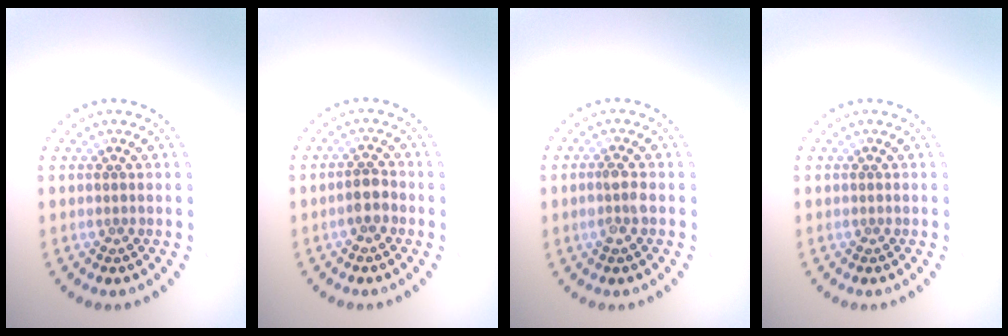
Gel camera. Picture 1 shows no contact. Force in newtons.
{"total": 1.8, "press": 1.6, "slide": 0.7}
{"total": 1.7, "press": 1.7, "slide": 0.4}
{"total": 0.0}